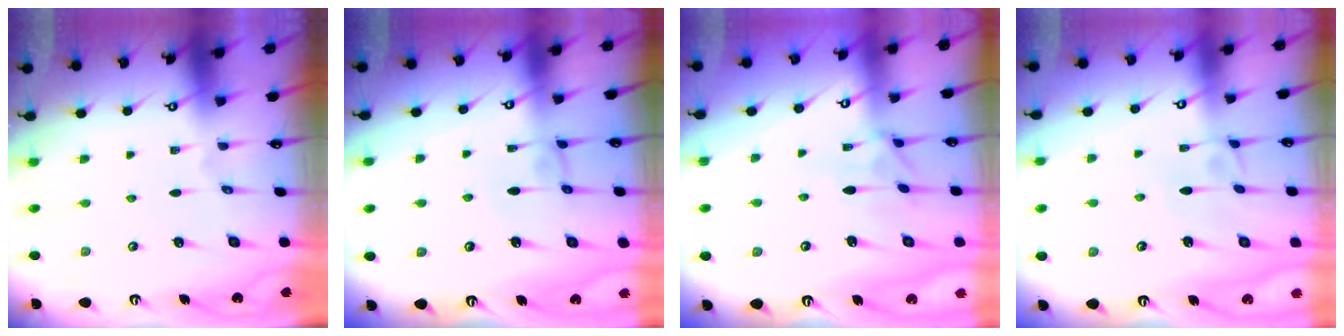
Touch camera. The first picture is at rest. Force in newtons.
{"total": 1.0, "press": 0.8, "slide": 0.5}
{"total": 1.4, "press": 1.1, "slide": 0.9}
{"total": 1.9, "press": 1.9, "slide": 0.2}